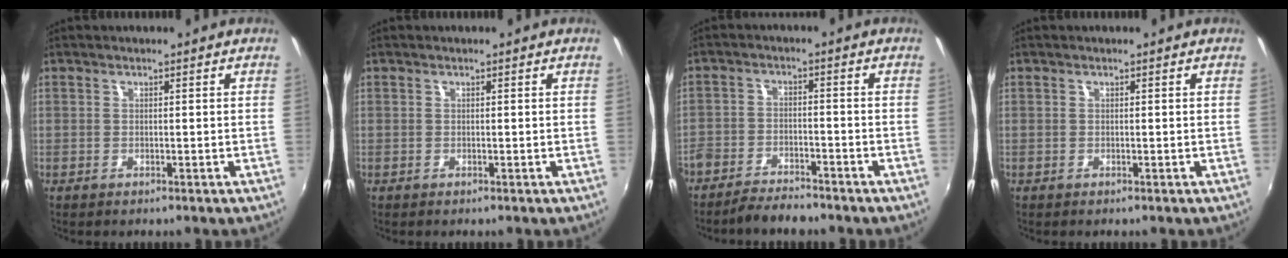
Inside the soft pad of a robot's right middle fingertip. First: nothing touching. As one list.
[{"total": 0.0}, {"total": 6.9, "force": [-6.0, 2.2, 2.7], "torque": [-0.077, -0.011, -0.107]}, {"total": 0.0}]